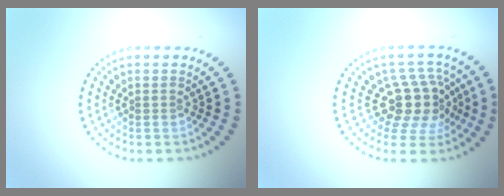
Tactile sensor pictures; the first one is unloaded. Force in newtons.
{"total": 4.3, "press": 3.3, "slide": 2.7}